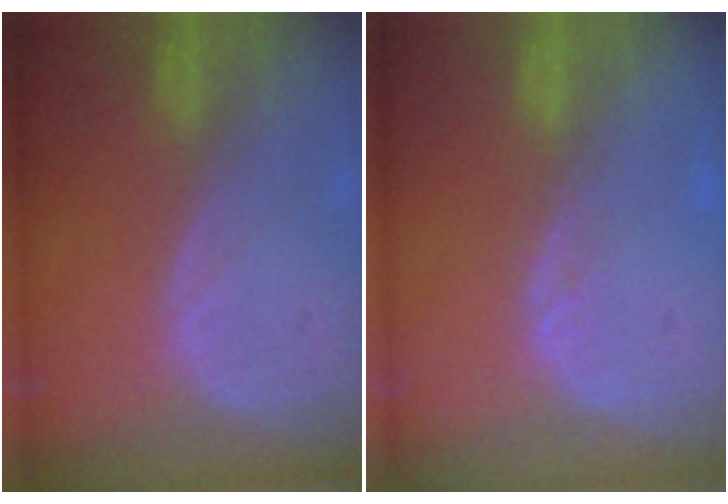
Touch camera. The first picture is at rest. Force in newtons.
{"total": 1.3, "press": 1.2, "slide": 0.6}